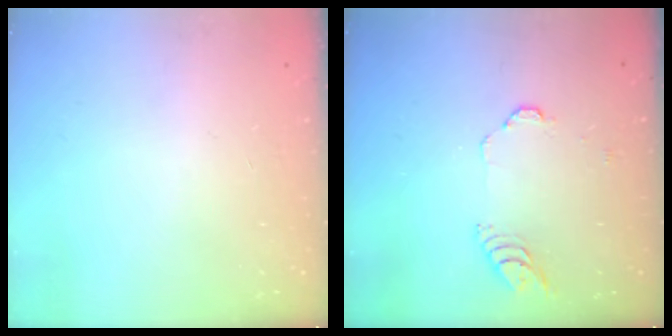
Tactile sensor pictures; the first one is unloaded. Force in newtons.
{"total": 3.9, "press": 3.9, "slide": 0.4}